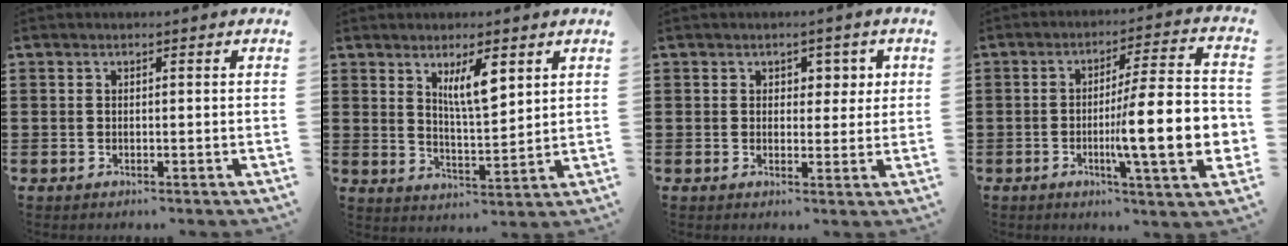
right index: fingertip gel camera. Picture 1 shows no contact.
{"total": 6.4, "force": [3.1, 1.9, 5.2], "torque": [-0.094, -0.002, 0.050]}
{"total": 2.8, "force": [1.2, 2.1, 1.3], "torque": [-0.018, 0.003, 0.015]}
{"total": 14.8, "force": [-2.9, 2.2, 14.4], "torque": [-0.221, -0.017, -0.057]}